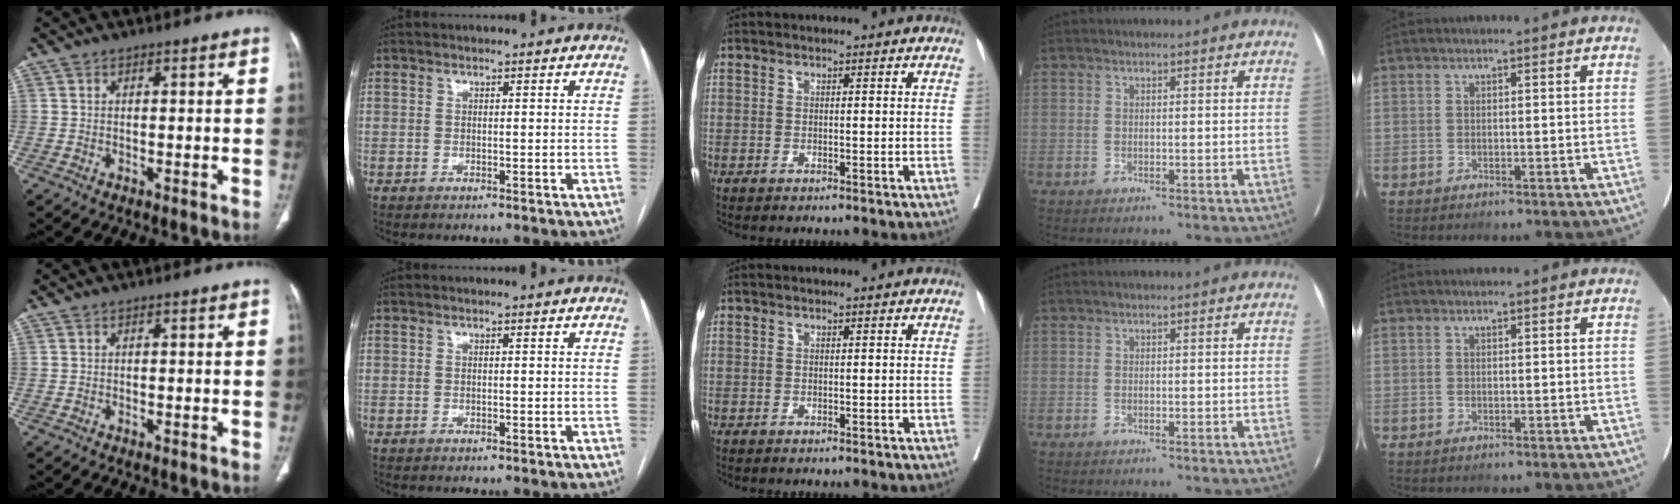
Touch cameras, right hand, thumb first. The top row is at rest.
{}